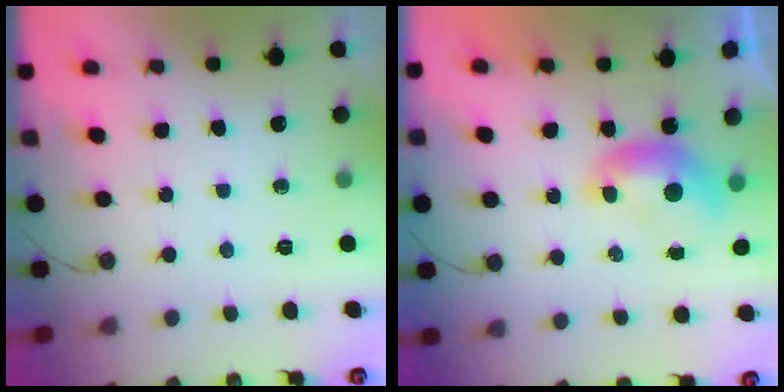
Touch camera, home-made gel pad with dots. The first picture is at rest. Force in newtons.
{"total": 0.0}